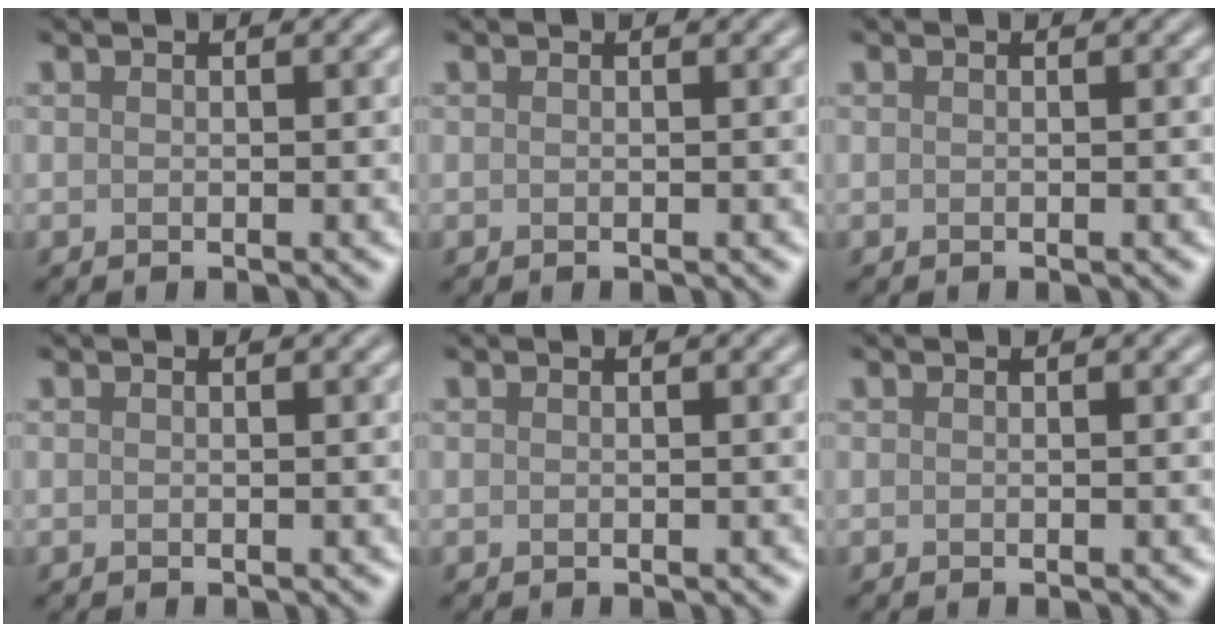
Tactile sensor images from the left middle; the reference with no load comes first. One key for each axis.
{"total": 0.0}
{"total": 0.0}
{"total": 0.0}
{"total": 0.0}
{"total": 0.0}